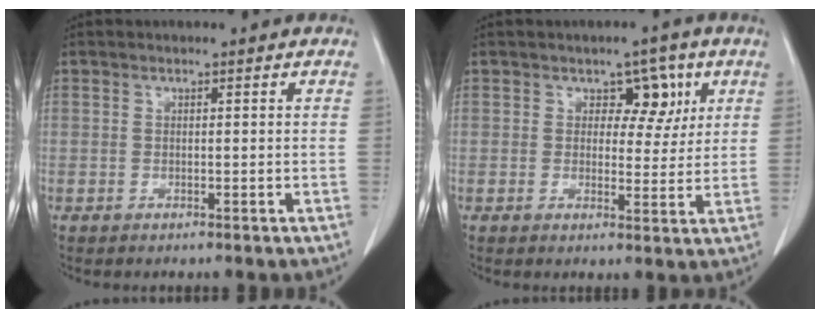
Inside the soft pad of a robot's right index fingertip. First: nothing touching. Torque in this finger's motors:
{"motor_torque": [0.21, 0.27, 0.00, 0.02]}